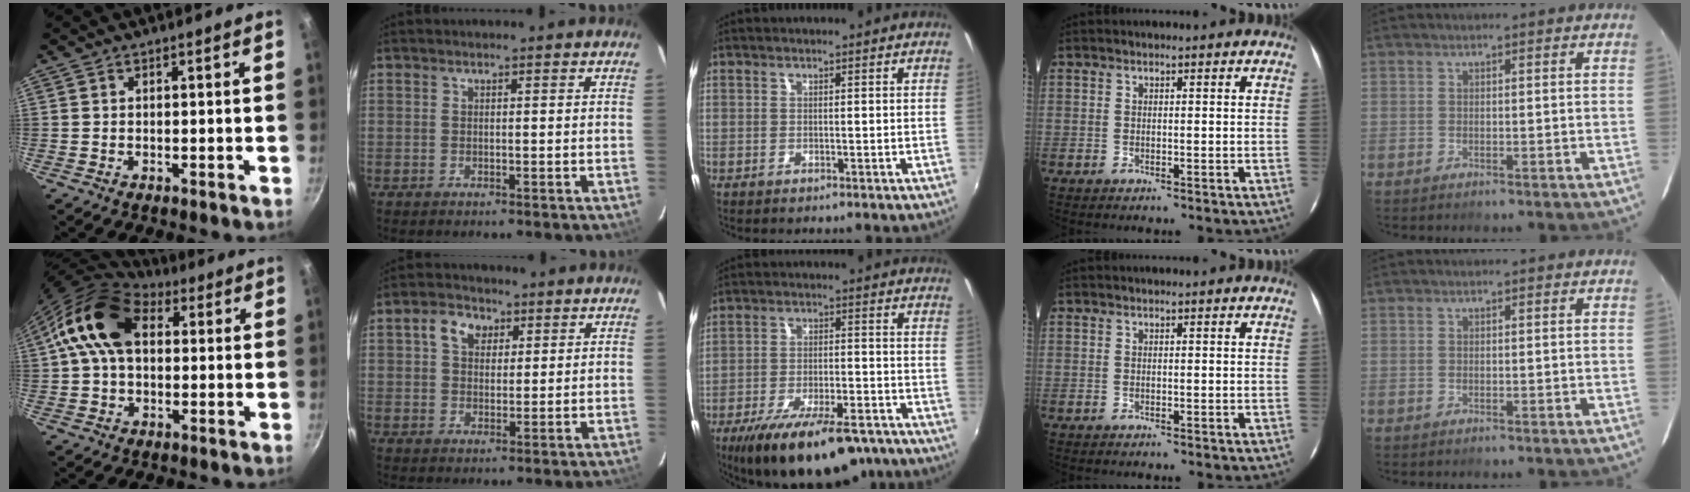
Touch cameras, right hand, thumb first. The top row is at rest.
{"thumb": {"total": 14.3, "force": [3.1, 10.0, 9.8], "torque": [-0.156, 0.020, 0.036]}, "index": {"total": 5.4, "force": [2.2, 4.0, 2.8], "torque": [-0.047, 0.021, 0.038]}, "middle": {"total": 19.9, "force": [-14.4, 6.7, 11.9], "torque": [-0.211, -0.035, -0.209]}}